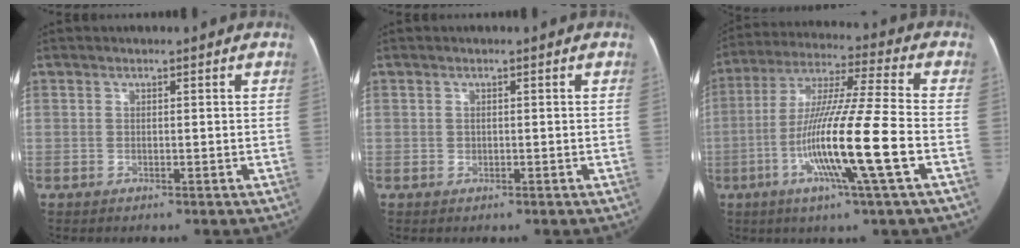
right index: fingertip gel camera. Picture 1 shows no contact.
{"total": 0.7, "force": [0.0, 0.7, 0.3], "torque": [-0.005, 0.003, 0.001]}
{"total": 16.8, "force": [-5.0, -0.9, 16.0], "torque": [-0.309, -0.012, -0.098]}